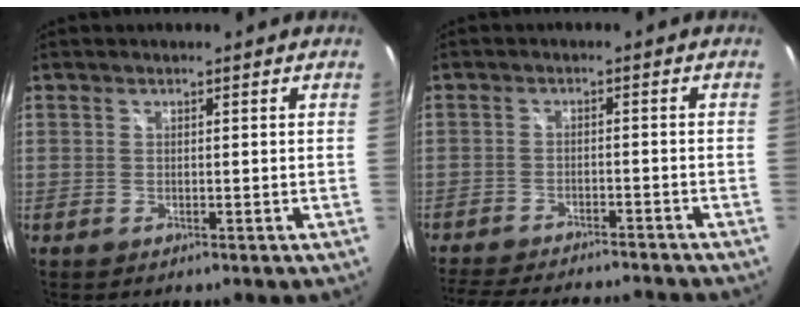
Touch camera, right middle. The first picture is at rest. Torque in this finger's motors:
{"motor_torque": [1.05, -1.09, 0.09, 0.05]}